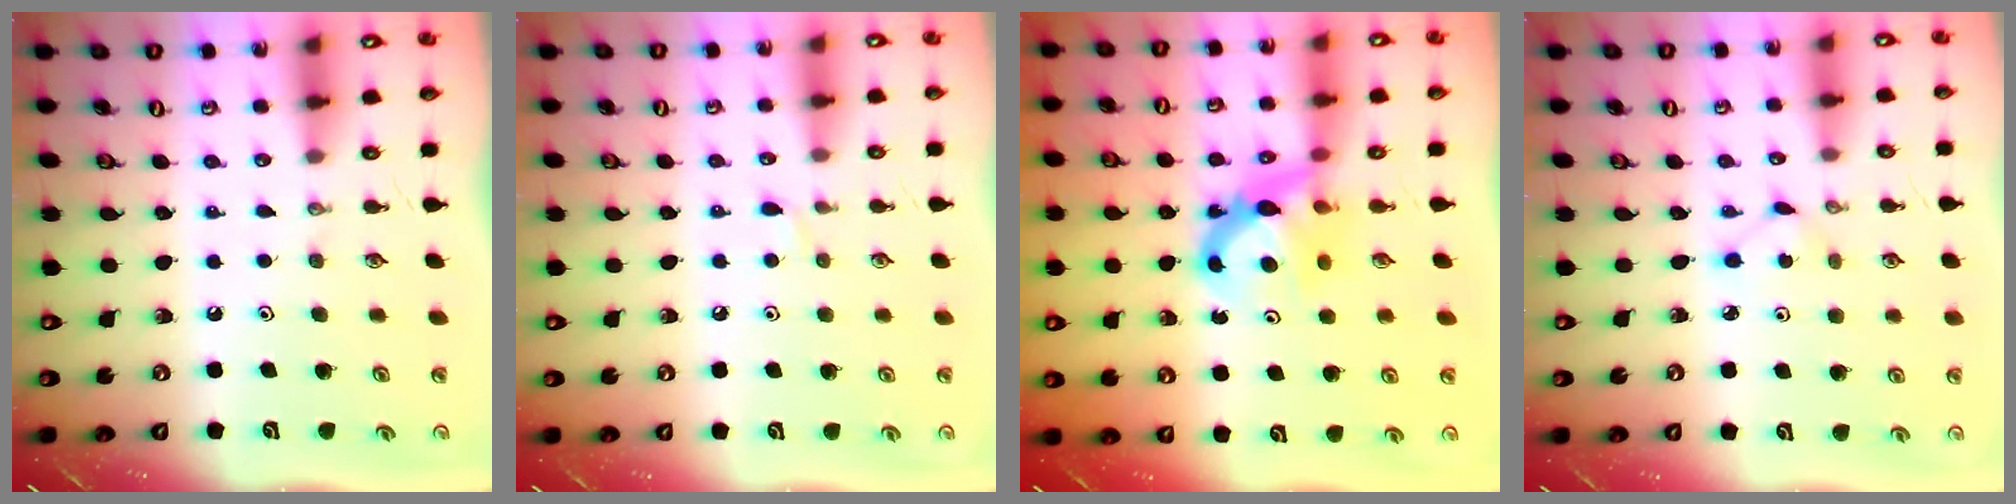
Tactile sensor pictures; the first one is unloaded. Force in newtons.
{"total": 2.9, "press": 2.8, "slide": 0.5}
{"total": 7.0, "press": 6.9, "slide": 0.5}
{"total": 1.8, "press": 1.7, "slide": 0.2}